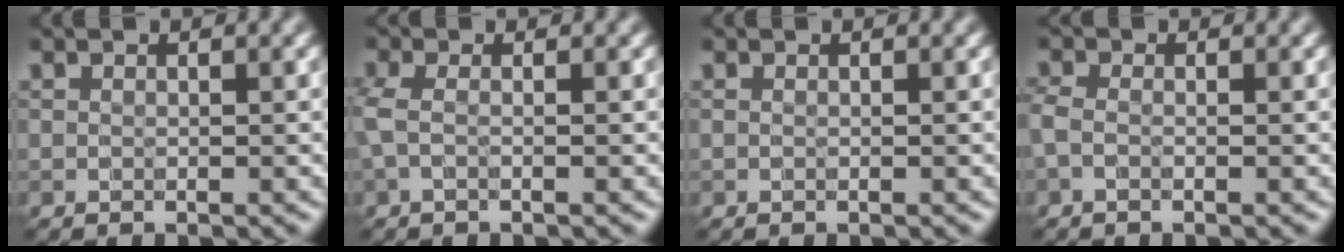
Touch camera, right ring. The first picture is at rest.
{"total": 1.9, "force": [-0.2, 0.6, 1.8], "torque": [-0.044, -0.002, -0.011]}
{"total": 0.0}
{"total": 1.5, "force": [-0.6, 0.8, 1.2], "torque": [-0.030, -0.002, -0.017]}